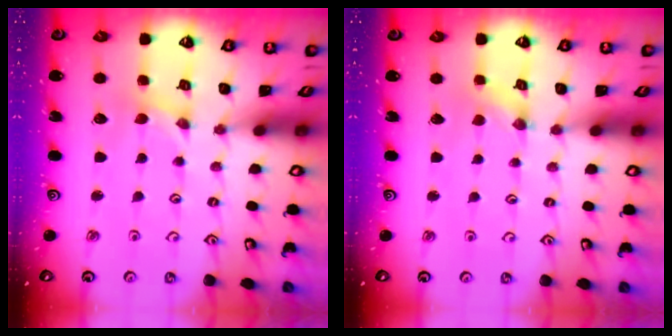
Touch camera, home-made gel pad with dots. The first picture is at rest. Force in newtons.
{"total": 0.8, "press": 0.8, "slide": 0.2}